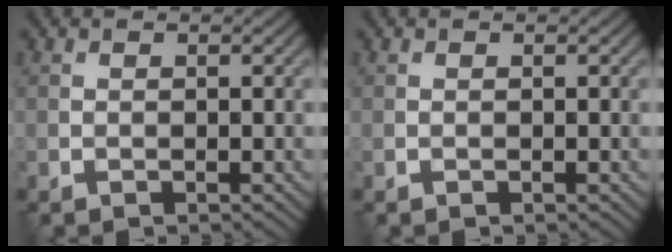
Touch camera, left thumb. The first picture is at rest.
{"total": 0.0}